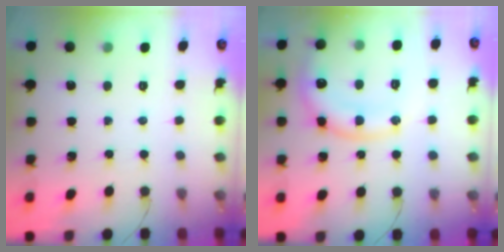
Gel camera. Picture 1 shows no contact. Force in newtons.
{"total": 14.9, "press": 14.9, "slide": 1.1}